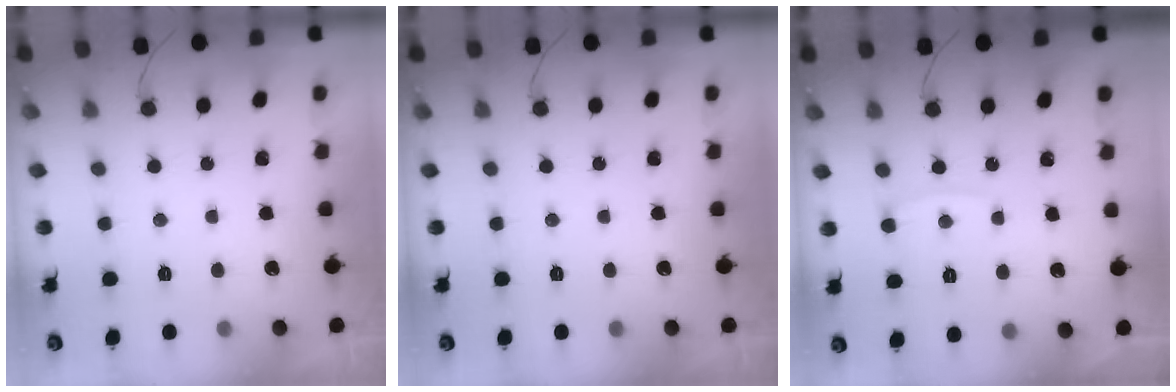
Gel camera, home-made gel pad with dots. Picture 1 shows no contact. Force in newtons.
{"total": 0.0}
{"total": 3.2, "press": 3.2, "slide": 0.4}